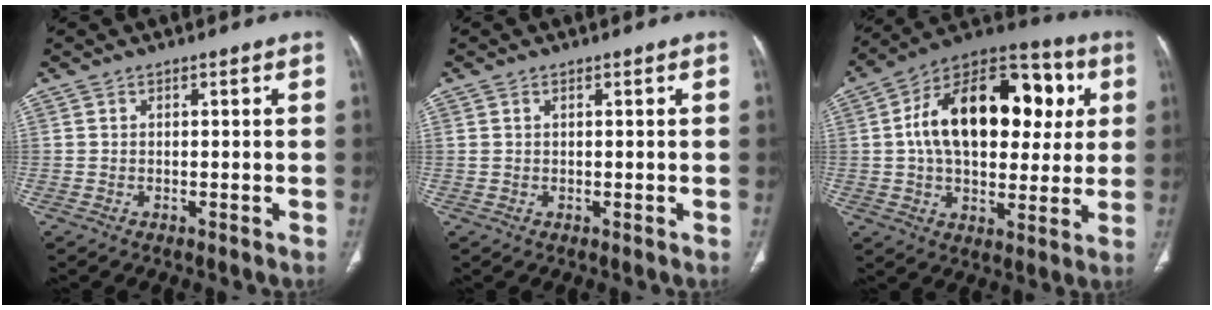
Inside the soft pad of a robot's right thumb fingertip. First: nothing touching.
{"total": 0.7, "force": [0.4, 0.3, 0.5], "torque": [-0.012, 0.009, 0.011]}
{"total": 25.2, "force": [4.4, 15.2, 19.7], "torque": [-0.282, 0.024, 0.062]}